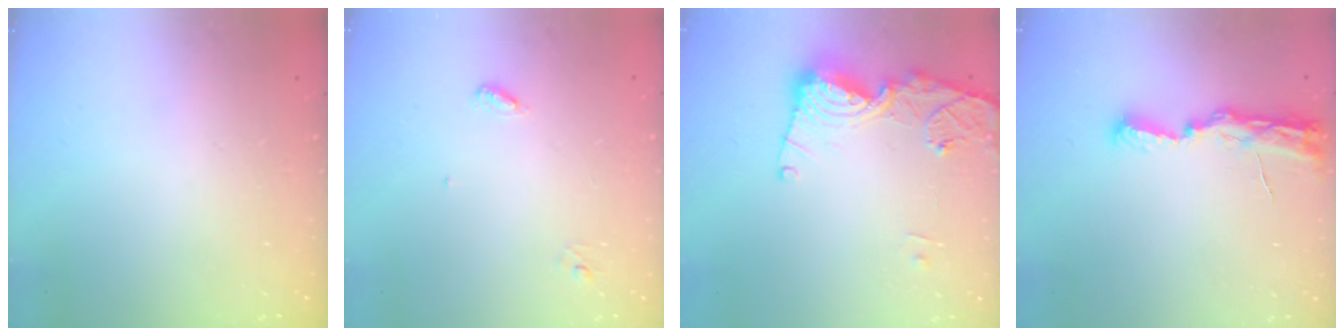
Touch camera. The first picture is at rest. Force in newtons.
{"total": 3.4, "press": 3.4, "slide": 0.3}
{"total": 14.4, "press": 14.4, "slide": 1.4}
{"total": 8.1, "press": 8.1, "slide": 0.8}